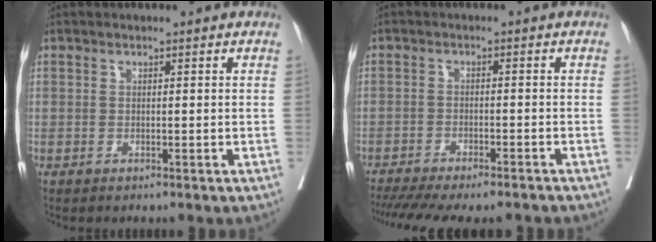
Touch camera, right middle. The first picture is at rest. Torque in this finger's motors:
{"motor_torque": [1.02, -1.12, 0.58, 0.11]}